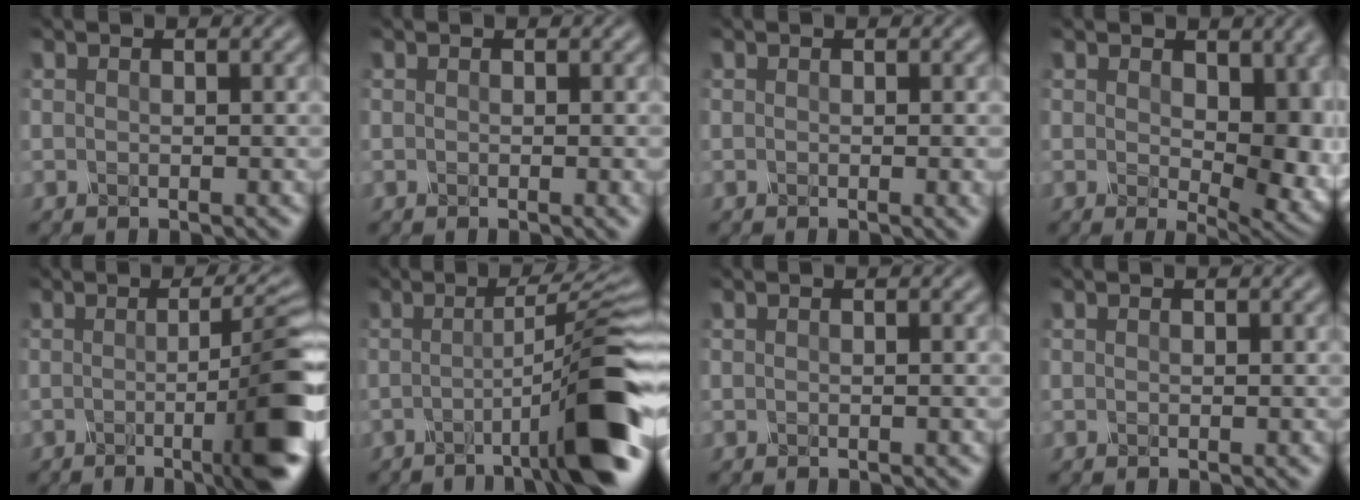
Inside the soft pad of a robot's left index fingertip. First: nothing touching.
{"total": 0.9, "force": [-0.1, 0.2, 0.9], "torque": [-0.010, -0.004, -0.001]}
{"total": 1.4, "force": [-0.2, 0.4, 1.3], "torque": [-0.014, -0.005, -0.001]}
{"total": 8.8, "force": [0.0, 5.4, 7.0], "torque": [-0.077, -0.015, 0.011]}
{"total": 9.8, "force": [-1.8, 2.2, 9.4], "torque": [-0.104, -0.004, -0.028]}
{"total": 10.4, "force": [-2.8, 1.4, 9.9], "torque": [-0.117, 0.011, -0.055]}
{"total": 0.0}
{"total": 0.0}